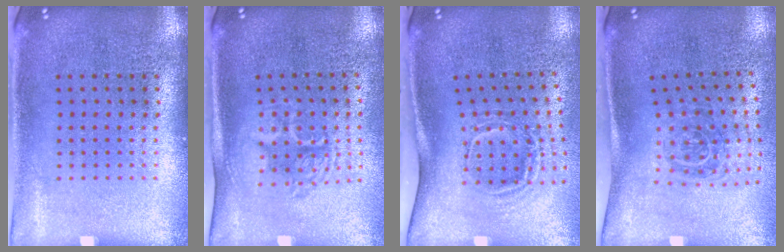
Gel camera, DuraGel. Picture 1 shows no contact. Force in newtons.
{"total": 1.7, "press": 1.4, "slide": 1.0}
{"total": 1.9, "press": 1.2, "slide": 1.5}
{"total": 1.9, "press": 1.2, "slide": 1.5}